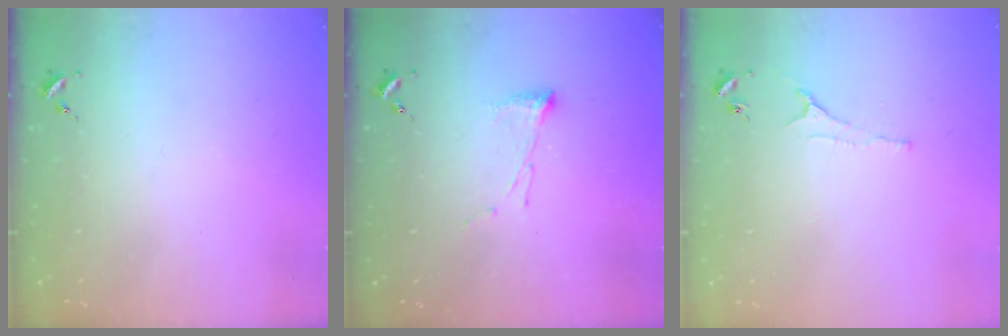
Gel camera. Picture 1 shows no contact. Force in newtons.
{"total": 5.2, "press": 5.2, "slide": 0.1}
{"total": 3.0, "press": 2.9, "slide": 0.6}